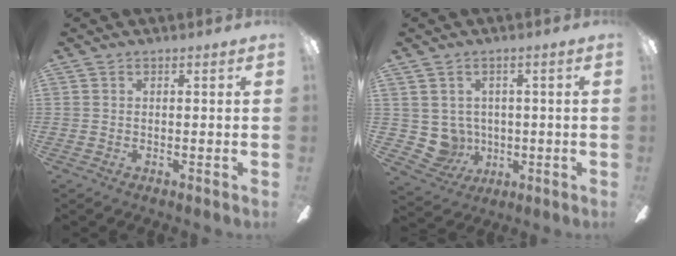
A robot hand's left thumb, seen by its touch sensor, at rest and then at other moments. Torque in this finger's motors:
{"motor_torque": [-0.01, 0.01, -0.21, 0.04, 0.07]}